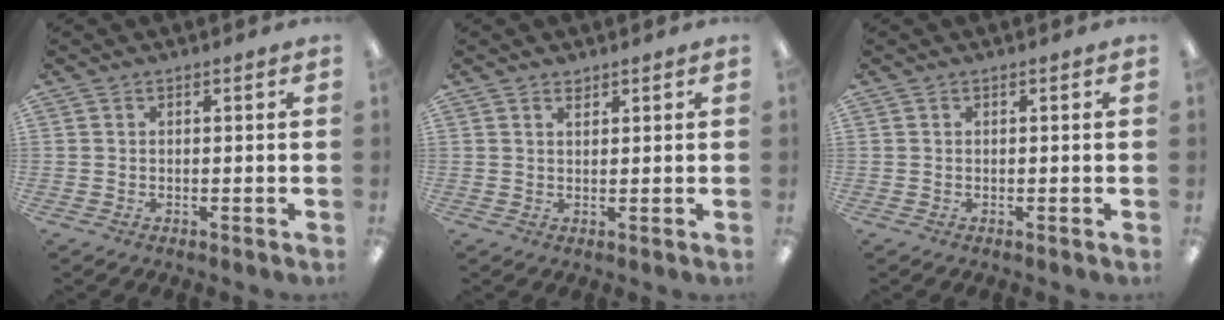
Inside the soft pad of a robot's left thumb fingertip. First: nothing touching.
{"total": 1.2, "force": [1.1, 0.4, 0.3], "torque": [0.001, -0.004, 0.019]}
{"total": 0.0}